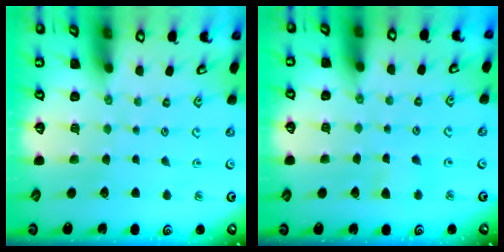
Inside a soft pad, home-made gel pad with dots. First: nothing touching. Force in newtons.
{"total": 3.2, "press": 3.2, "slide": 0.4}